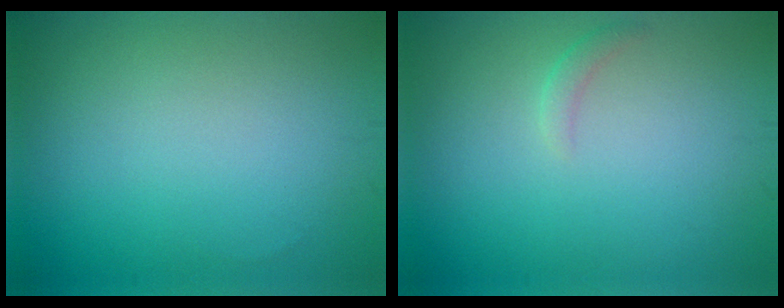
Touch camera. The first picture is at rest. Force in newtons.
{"total": 0.8, "press": 0.8, "slide": 0.1}